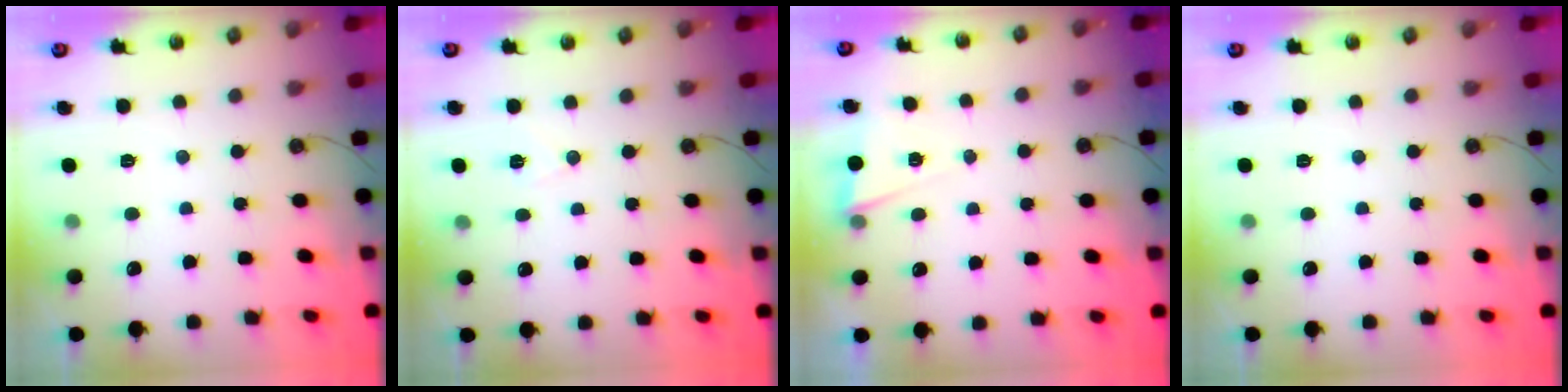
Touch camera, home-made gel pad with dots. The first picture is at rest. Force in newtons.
{"total": 5.0, "press": 3.3, "slide": 3.7}
{"total": 2.9, "press": 2.6, "slide": 1.3}
{"total": 0.0}